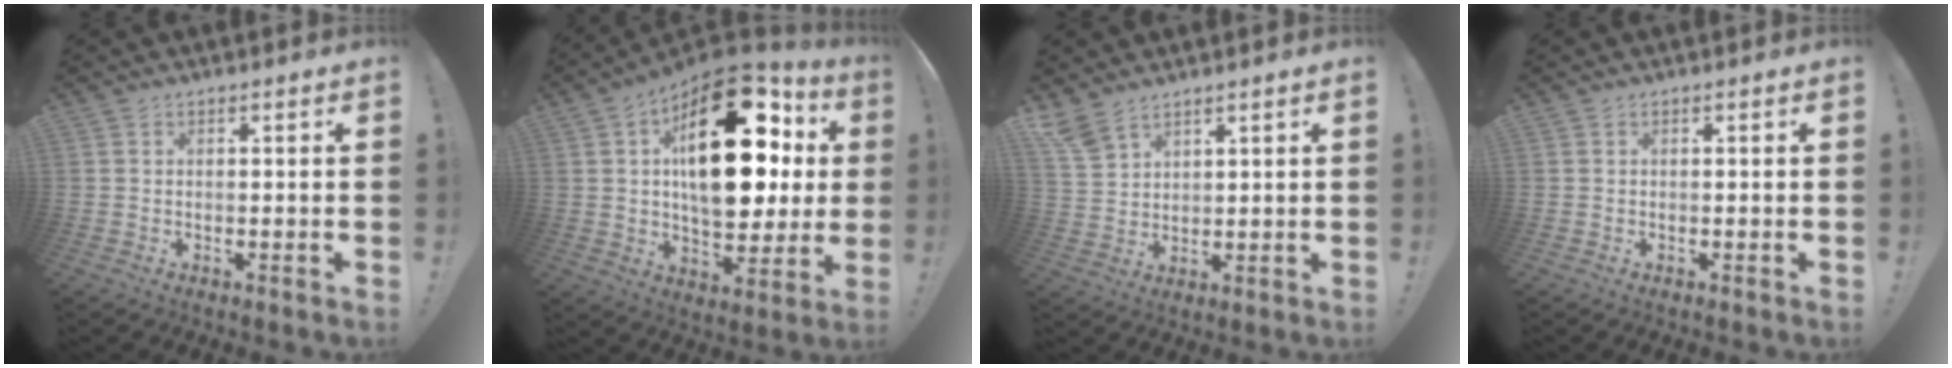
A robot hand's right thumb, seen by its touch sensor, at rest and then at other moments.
{"total": 29.5, "force": [6.5, 15.9, 23.9], "torque": [-0.352, -0.020, 0.116]}
{"total": 6.5, "force": [5.5, 2.7, 2.1], "torque": [-0.051, -0.025, 0.110]}
{"total": 0.0}